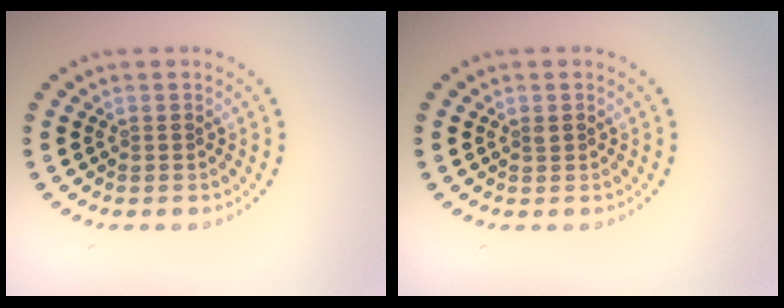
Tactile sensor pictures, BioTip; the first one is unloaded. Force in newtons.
{"total": 0.6, "press": 0.5, "slide": 0.3}